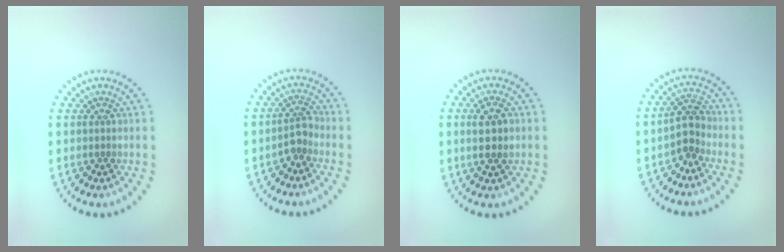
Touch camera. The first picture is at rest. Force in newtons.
{"total": 1.8, "press": 1.3, "slide": 1.3}
{"total": 2.7, "press": 2.6, "slide": 0.7}
{"total": 2.3, "press": 1.9, "slide": 1.2}